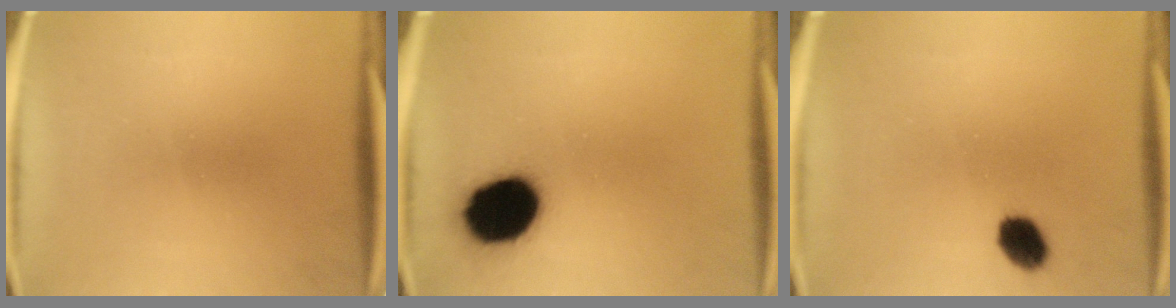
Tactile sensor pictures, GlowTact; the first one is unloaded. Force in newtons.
{"total": 15.9}
{"total": 5.3}